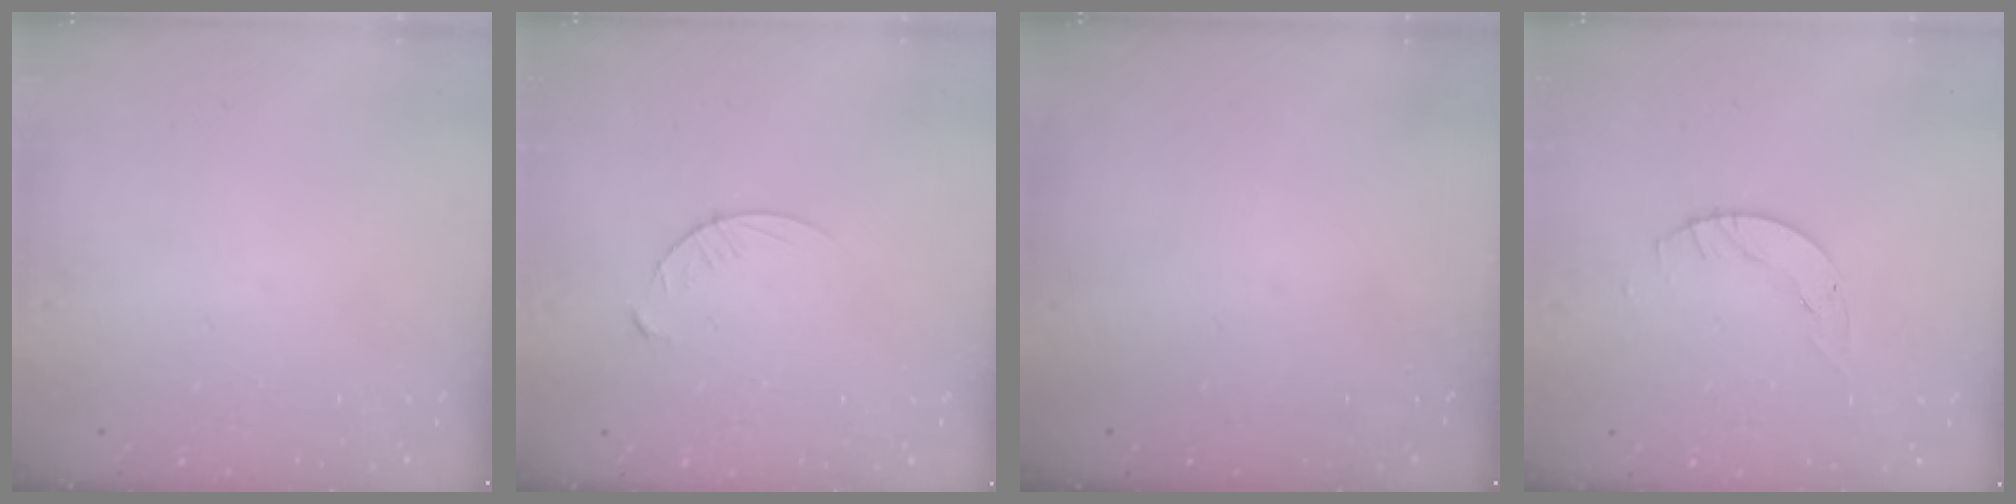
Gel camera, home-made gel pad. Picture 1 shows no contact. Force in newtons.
{"total": 4.6, "press": 4.6, "slide": 0.5}
{"total": 0.0}
{"total": 3.1, "press": 3.1, "slide": 0.4}